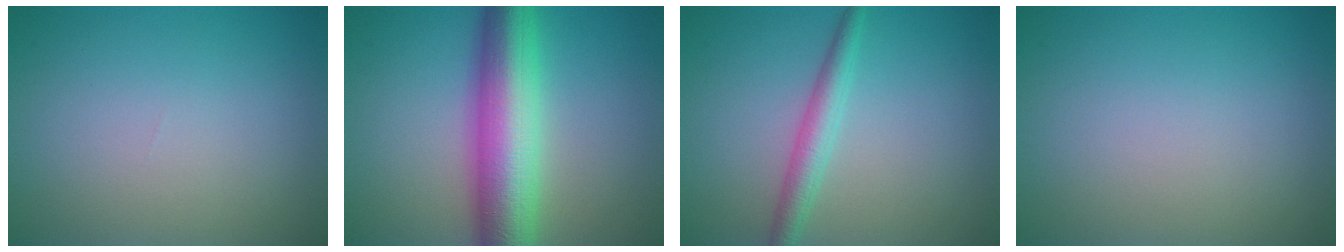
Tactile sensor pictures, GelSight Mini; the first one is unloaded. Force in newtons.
{"total": 9.8, "press": 9.8, "slide": 0.2}
{"total": 2.7, "press": 2.6, "slide": 0.1}
{"total": 0.0}